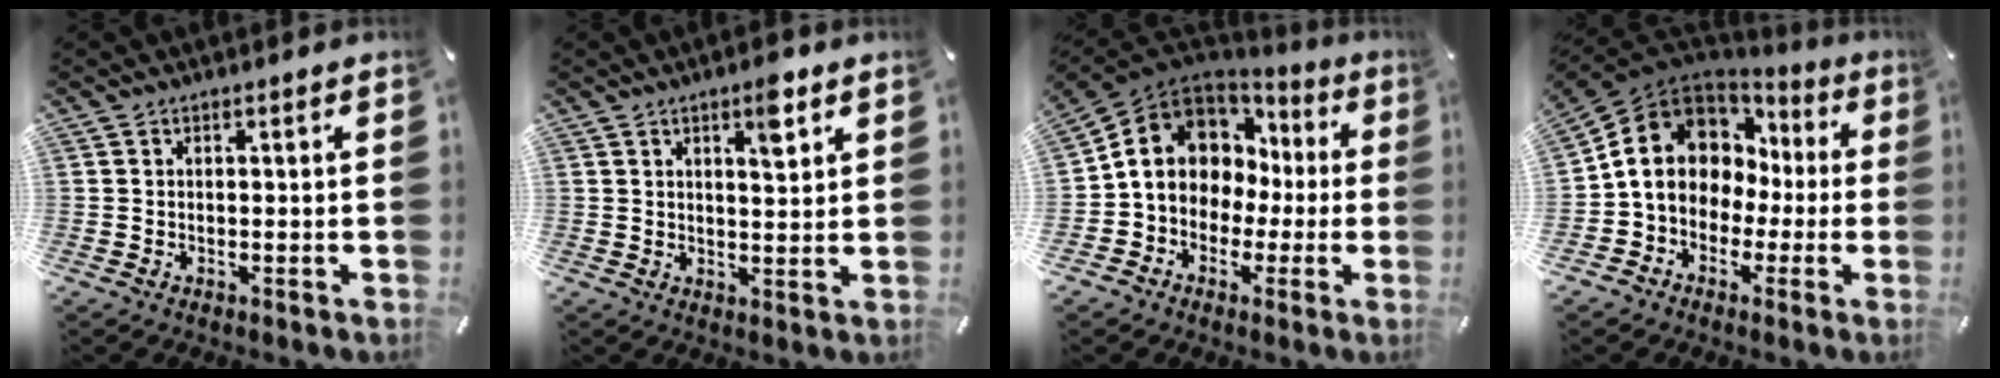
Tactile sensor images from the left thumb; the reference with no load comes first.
{"total": 5.7, "force": [3.2, 2.0, 4.2], "torque": [-0.050, -0.014, 0.047]}
{"total": 10.9, "force": [0.7, 9.9, 4.5], "torque": [-0.098, -0.008, 0.016]}
{"total": 13.1, "force": [0.8, 11.4, 6.4], "torque": [-0.137, -0.002, 0.016]}